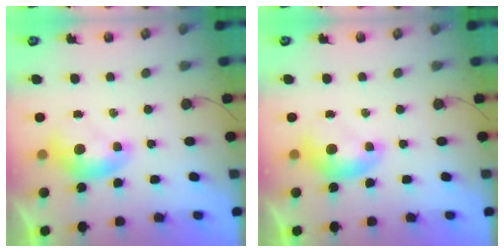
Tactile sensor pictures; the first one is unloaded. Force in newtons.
{"total": 0.0}